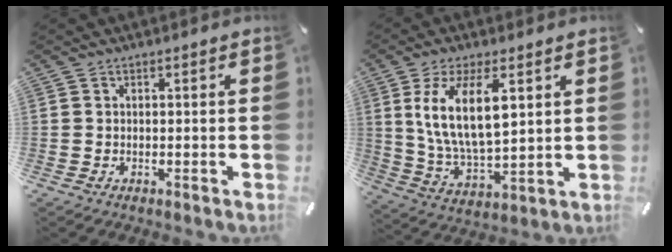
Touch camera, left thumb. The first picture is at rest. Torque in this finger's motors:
{"motor_torque": [1.07, 1.36, 0.99, 0.35, 0.25]}